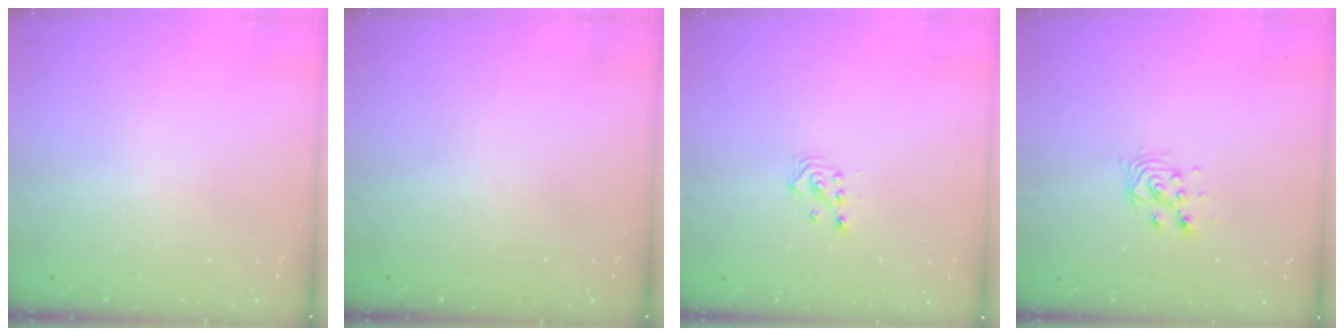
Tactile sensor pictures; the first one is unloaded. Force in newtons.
{"total": 0.0}
{"total": 3.4, "press": 3.3, "slide": 0.3}
{"total": 5.0, "press": 5.0, "slide": 0.3}